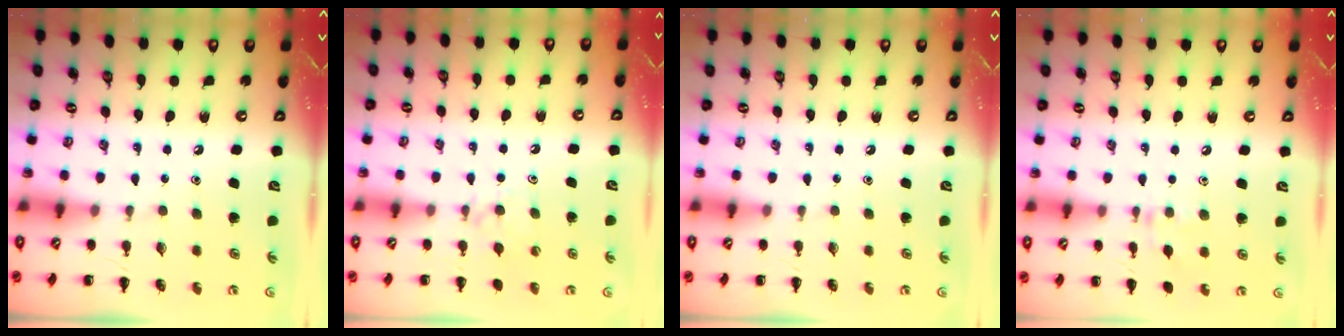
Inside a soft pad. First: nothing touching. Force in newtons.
{"total": 5.7, "press": 5.4, "slide": 1.9}
{"total": 0.0}
{"total": 6.5, "press": 6.3, "slide": 1.6}